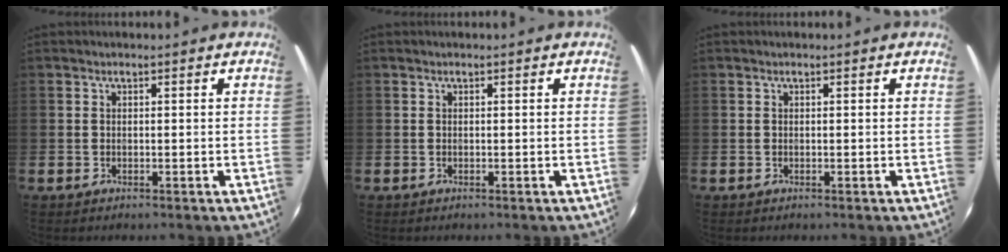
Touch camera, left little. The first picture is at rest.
{"total": 0.0}
{"total": 0.0}